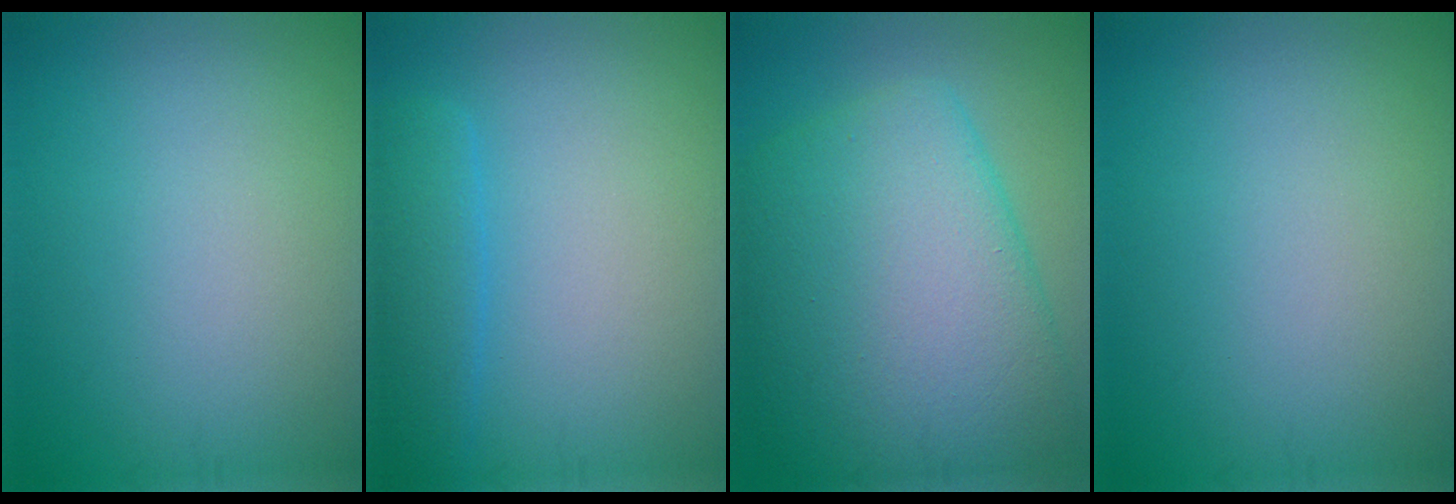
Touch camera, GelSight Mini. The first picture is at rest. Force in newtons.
{"total": 3.3, "press": 3.3, "slide": 0.1}
{"total": 12.4, "press": 12.4, "slide": 0.6}
{"total": 0.0}